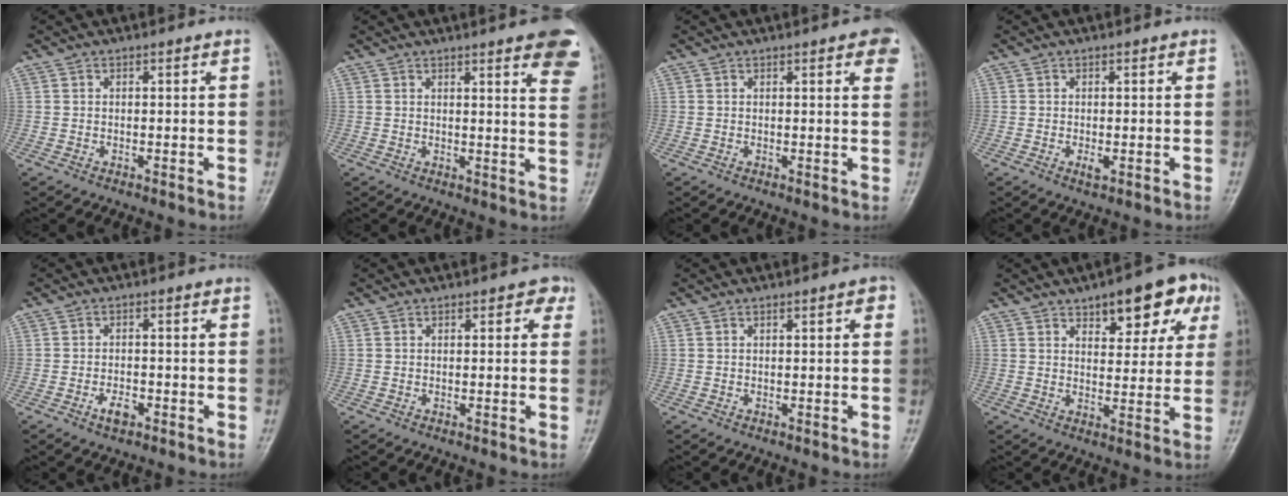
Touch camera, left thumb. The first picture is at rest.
{"total": 12.5, "force": [7.7, 2.4, 9.5], "torque": [-0.095, -0.028, 0.075]}
{"total": 5.0, "force": [2.6, 1.3, 4.0], "torque": [-0.032, -0.001, 0.025]}
{"total": 1.5, "force": [-0.2, 0.7, 1.3], "torque": [-0.020, -0.005, -0.001]}
{"total": 2.9, "force": [-1.5, 1.5, 2.0], "torque": [-0.034, 0.006, -0.025]}
{"total": 2.2, "force": [1.0, 1.3, 1.5], "torque": [-0.003, 0.001, 0.008]}
{"total": 1.6, "force": [0.6, 0.5, 1.4], "torque": [-0.017, 0.002, 0.007]}
{"total": 12.4, "force": [6.4, 5.5, 9.1], "torque": [-0.076, -0.012, 0.081]}